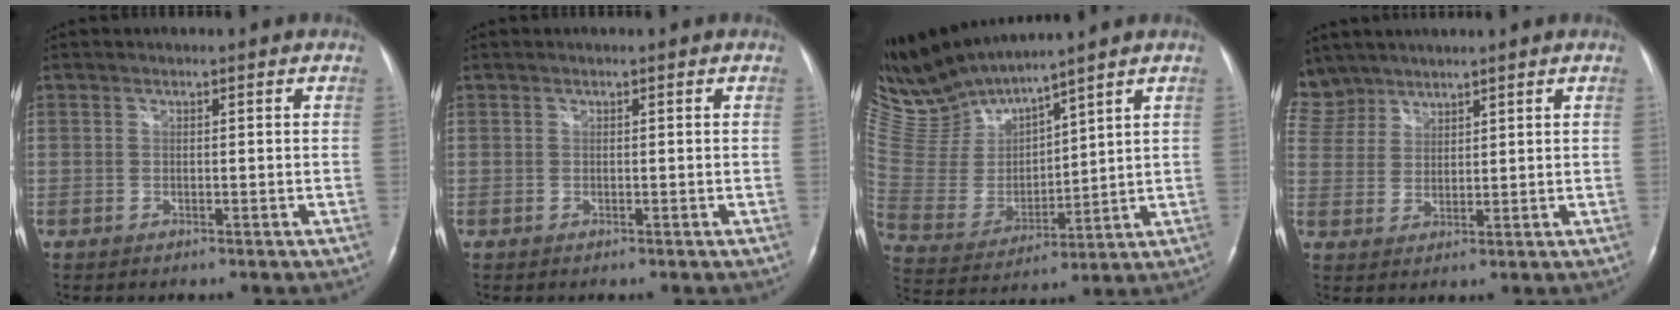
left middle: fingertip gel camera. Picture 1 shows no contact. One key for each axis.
{"total": 0.0}
{"total": 11.1, "fx": 10.9, "fy": -0.1, "fz": 2.2, "tx": -0.078, "ty": 0.001, "tz": 0.242}
{"total": 8.0, "fx": 6.7, "fy": 4.3, "fz": 0.2, "tx": -0.017, "ty": 0.011, "tz": 0.143}